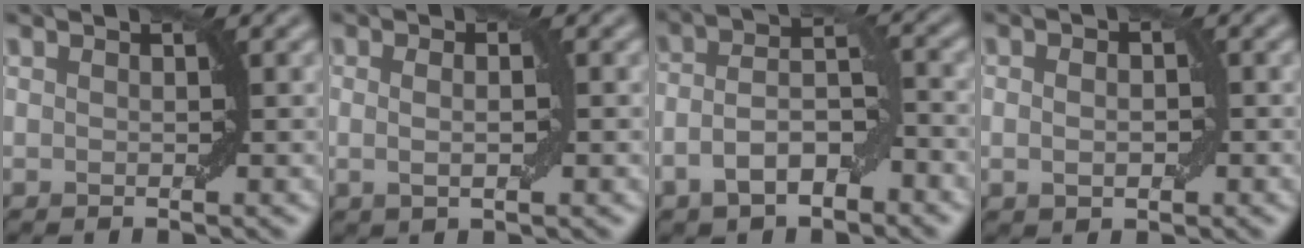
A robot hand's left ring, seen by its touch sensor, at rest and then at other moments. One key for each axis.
{"total": 2.2, "fx": 0.2, "fy": 0.7, "fz": 2.0, "tx": -0.028, "ty": -0.002, "tz": 0.001}
{"total": 5.5, "fx": -2.5, "fy": 2.5, "fz": 4.2, "tx": -0.075, "ty": 0.010, "tz": -0.051}
{"total": 2.2, "fx": -0.2, "fy": 1.4, "fz": 1.7, "tx": -0.025, "ty": 0.004, "tz": -0.002}